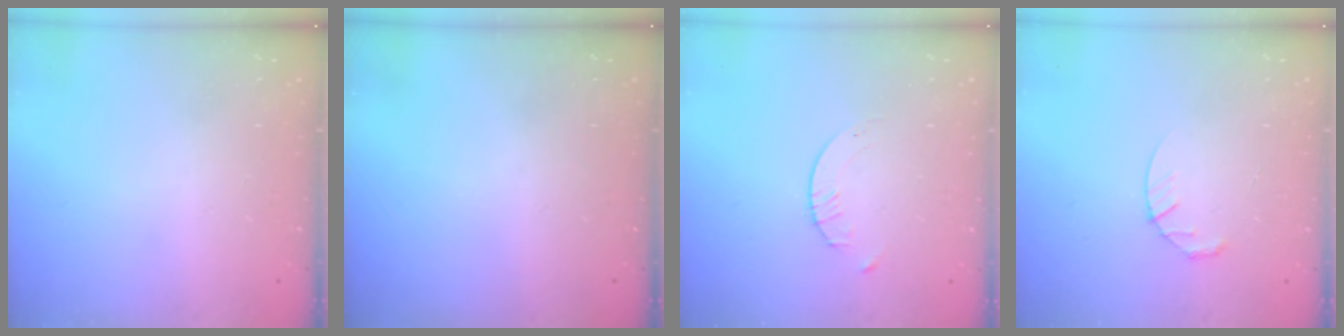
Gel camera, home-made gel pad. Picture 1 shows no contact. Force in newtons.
{"total": 0.0}
{"total": 2.1, "press": 2.1, "slide": 0.3}
{"total": 3.9, "press": 3.9, "slide": 0.5}